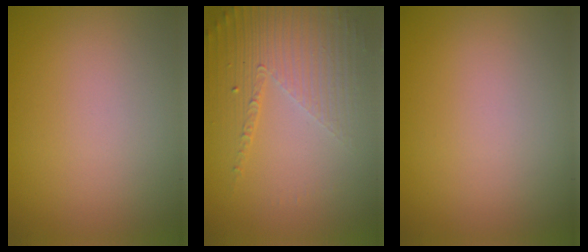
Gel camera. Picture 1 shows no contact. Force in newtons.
{"total": 5.0, "press": 3.2, "slide": 3.8}
{"total": 0.0}